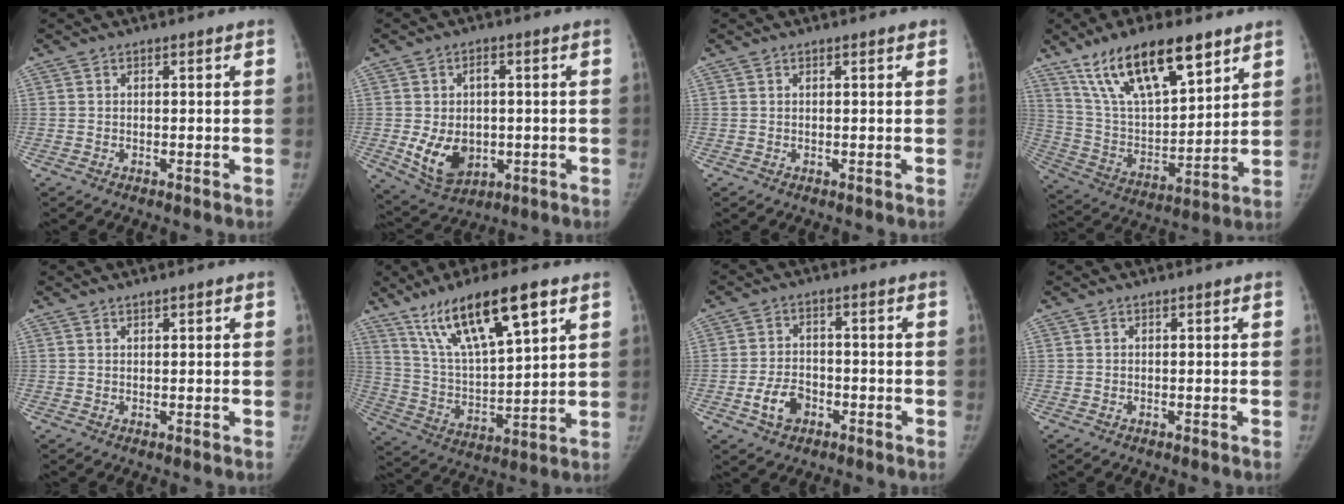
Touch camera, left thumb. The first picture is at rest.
{"total": 10.3, "force": [-1.2, 7.1, 7.3], "torque": [-0.106, -0.001, -0.004]}
{"total": 0.9, "force": [0.6, 0.1, 0.7], "torque": [-0.008, -0.001, 0.009]}
{"total": 21.2, "force": [13.3, 8.0, 14.5], "torque": [-0.224, -0.044, 0.250]}
{"total": 0.8, "force": [0.6, 0.2, 0.5], "torque": [-0.007, -0.002, 0.010]}
{"total": 18.5, "force": [10.8, 5.1, 14.1], "torque": [-0.232, -0.034, 0.205]}
{"total": 5.9, "force": [-2.6, 4.1, 3.4], "torque": [-0.054, 0.019, -0.045]}
{"total": 0.0}